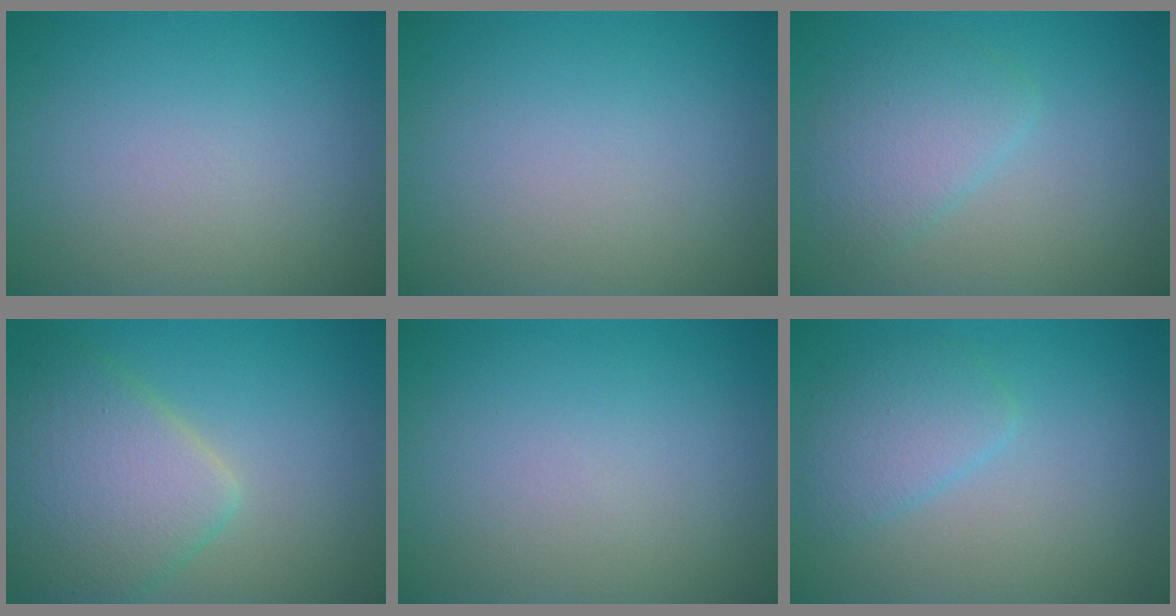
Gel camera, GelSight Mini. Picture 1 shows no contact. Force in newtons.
{"total": 0.0}
{"total": 3.2, "press": 3.2, "slide": 0.1}
{"total": 6.3, "press": 6.3, "slide": 0.3}
{"total": 0.0}
{"total": 2.7, "press": 2.7, "slide": 0.1}